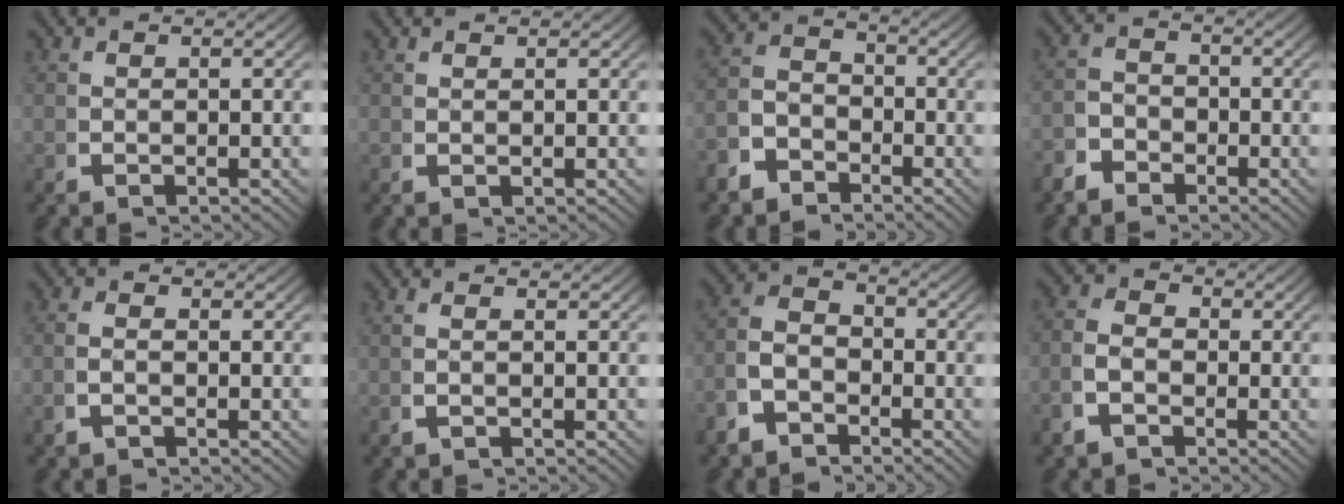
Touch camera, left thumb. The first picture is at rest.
{"total": 0.7, "force": [0.7, -0.2, 0.1], "torque": [-0.005, -0.002, 0.018]}
{"total": 4.3, "force": [-2.3, 3.1, 1.9], "torque": [-0.027, -0.015, -0.041]}
{"total": 2.5, "force": [-1.9, 1.6, 0.7], "torque": [-0.005, -0.012, -0.036]}
{"total": 1.1, "force": [-0.7, 0.5, 0.7], "torque": [-0.020, -0.002, -0.011]}
{"total": 0.6, "force": [-0.3, -0.3, 0.4], "torque": [-0.017, -0.001, 0.000]}
{"total": 5.1, "force": [-1.6, 3.8, 3.0], "torque": [-0.059, -0.016, -0.029]}
{"total": 3.3, "force": [-0.9, 2.6, 2.0], "torque": [-0.039, -0.009, -0.018]}